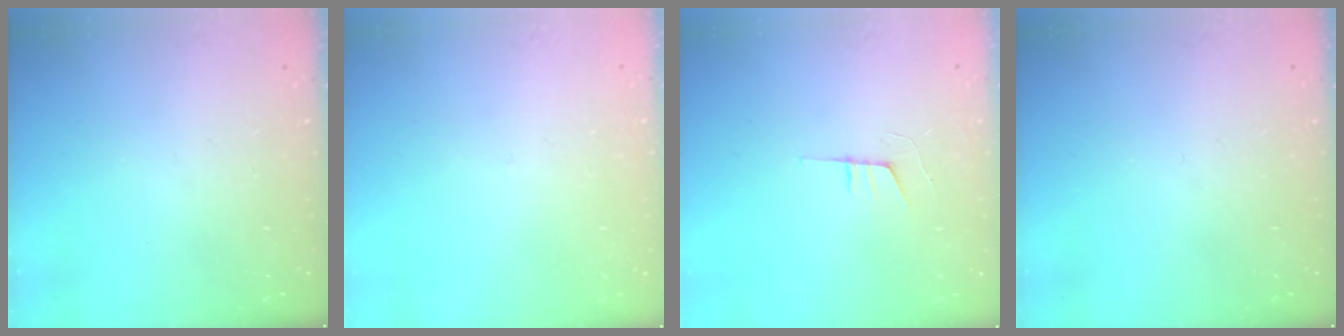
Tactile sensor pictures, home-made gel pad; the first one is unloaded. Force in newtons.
{"total": 2.7, "press": 2.7, "slide": 0.3}
{"total": 6.1, "press": 5.2, "slide": 3.1}
{"total": 0.0}